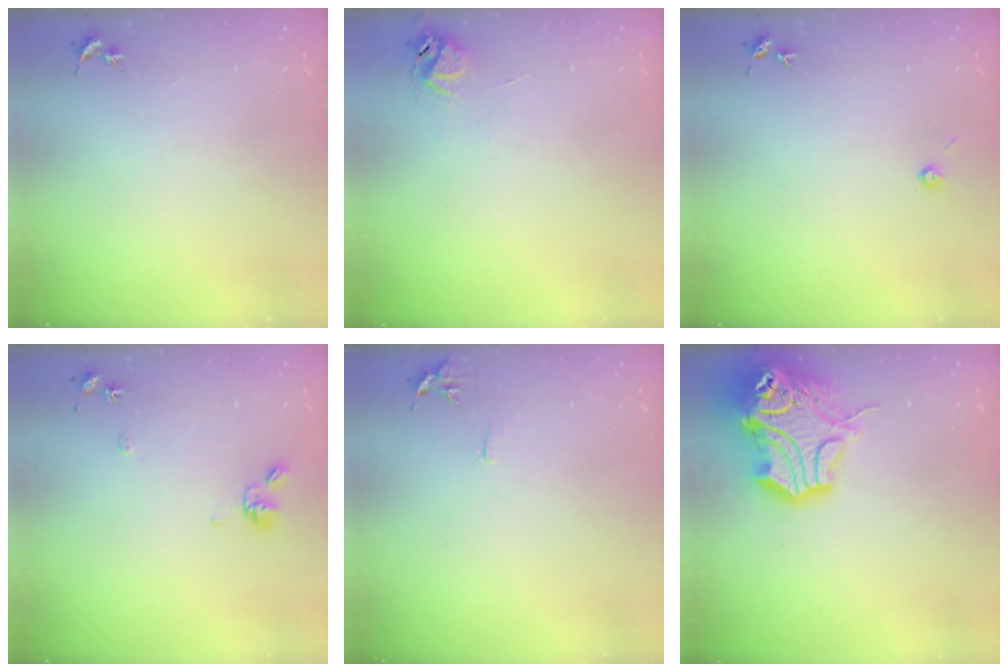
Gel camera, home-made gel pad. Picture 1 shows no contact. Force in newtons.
{"total": 5.8, "press": 5.7, "slide": 0.6}
{"total": 3.1, "press": 3.1, "slide": 0.3}
{"total": 8.5, "press": 8.3, "slide": 2.0}
{"total": 6.8, "press": 6.7, "slide": 0.7}
{"total": 19.2, "press": 19.0, "slide": 2.7}